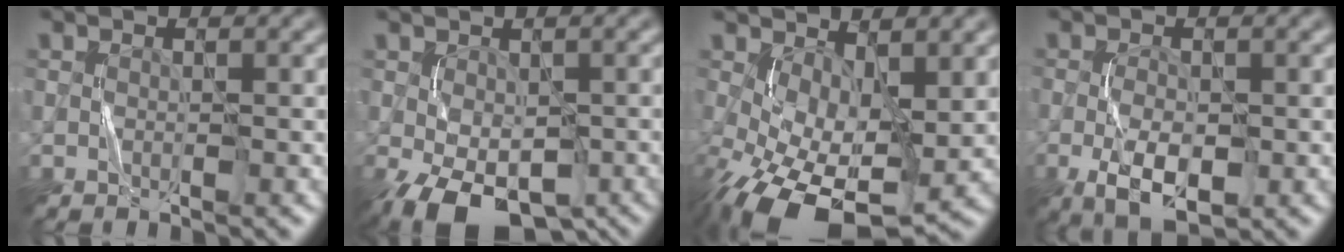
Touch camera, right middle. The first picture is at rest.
{"total": 8.2, "force": [-4.1, 4.3, 5.6], "torque": [-0.105, -0.022, -0.057]}
{"total": 10.6, "force": [-2.1, 5.7, 8.7], "torque": [-0.164, -0.021, -0.025]}
{"total": 4.6, "force": [-1.6, 2.2, 3.7], "torque": [-0.070, -0.003, -0.027]}